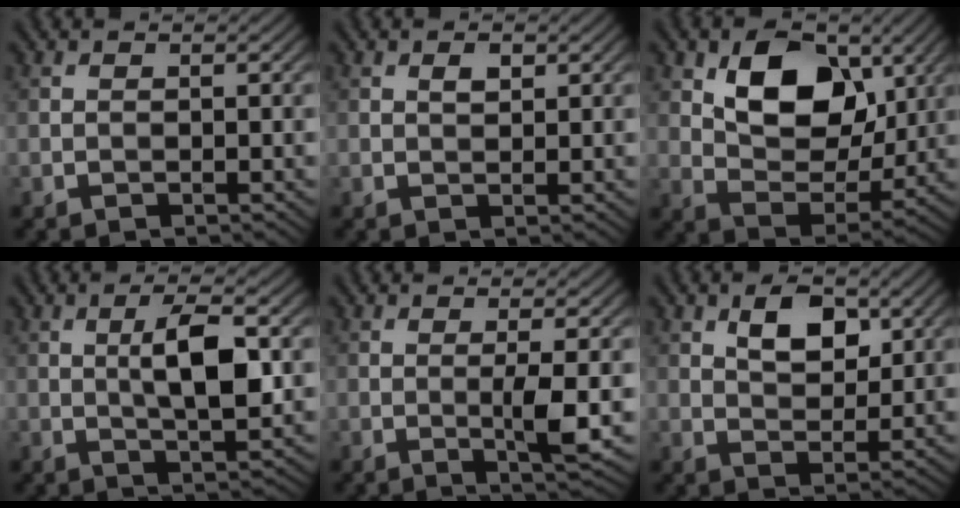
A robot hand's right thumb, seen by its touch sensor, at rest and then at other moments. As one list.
[{"total": 1.4, "force": [0.6, 0.7, 1.0], "torque": [-0.017, -0.002, 0.012]}, {"total": 10.9, "force": [4.1, 7.0, 7.3], "torque": [-0.135, -0.006, 0.067]}, {"total": 6.5, "force": [0.7, 1.8, 6.2], "torque": [-0.111, 0.001, 0.012]}, {"total": 3.7, "force": [-0.2, 0.2, 3.7], "torque": [-0.071, -0.001, -0.004]}, {"total": 5.4, "force": [2.4, 3.0, 3.7], "torque": [-0.063, -0.002, 0.042]}]